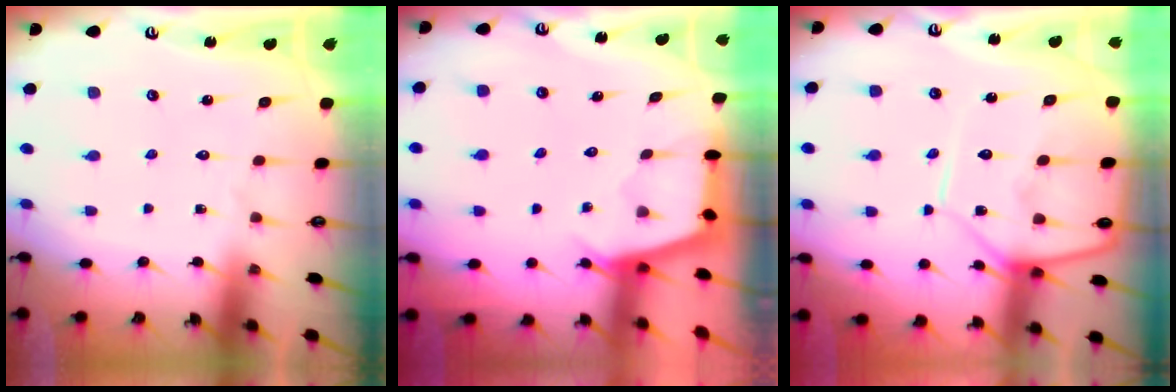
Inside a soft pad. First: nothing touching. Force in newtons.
{"total": 2.7, "press": 2.7, "slide": 0.4}
{"total": 10.8, "press": 10.7, "slide": 0.8}